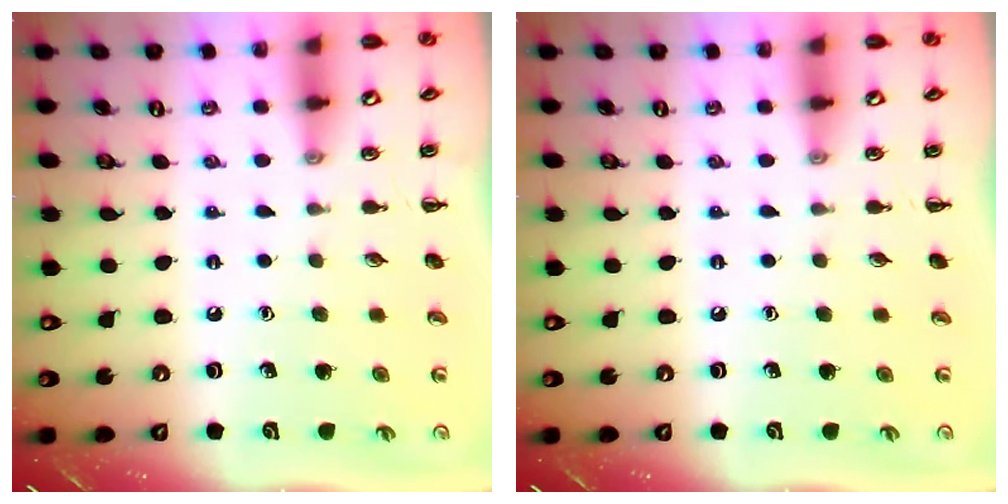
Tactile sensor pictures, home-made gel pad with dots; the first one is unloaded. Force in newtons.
{"total": 0.0}